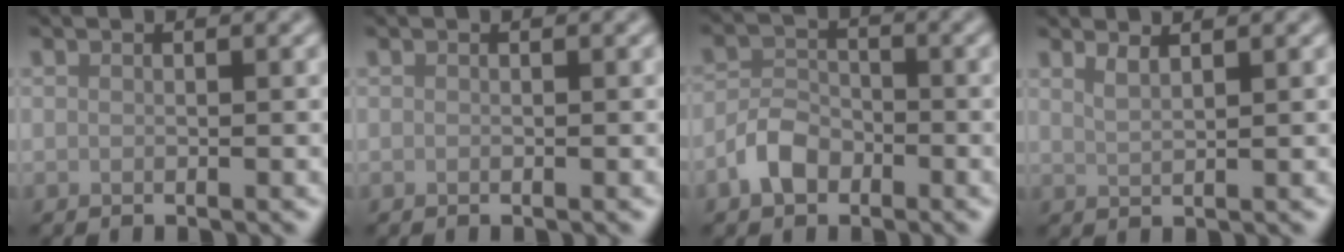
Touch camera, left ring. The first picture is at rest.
{"total": 0.0}
{"total": 3.2, "force": [-1.8, 2.1, 1.6], "torque": [-0.025, 0.009, -0.043]}
{"total": 1.6, "force": [1.2, 0.5, 0.9], "torque": [-0.009, 0.001, 0.020]}